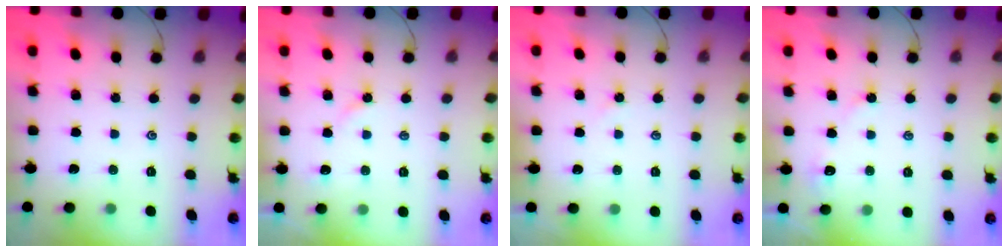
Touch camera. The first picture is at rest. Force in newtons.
{"total": 4.0, "press": 4.0, "slide": 0.5}
{"total": 1.7, "press": 1.7, "slide": 0.3}
{"total": 2.9, "press": 2.9, "slide": 0.5}